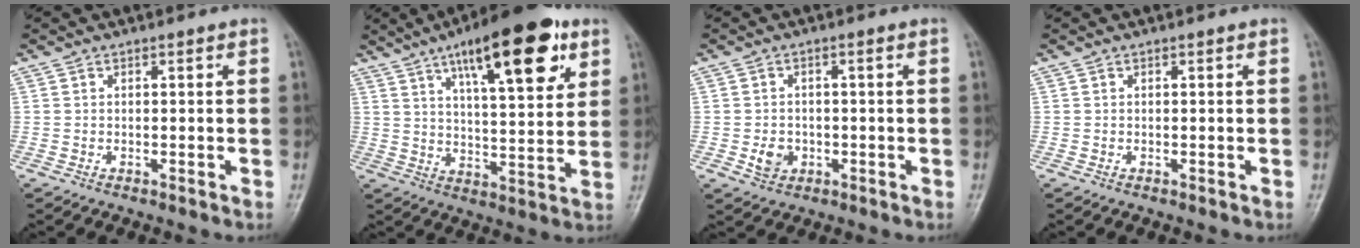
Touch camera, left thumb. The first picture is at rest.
{"total": 19.4, "force": [10.0, 6.3, 15.4], "torque": [-0.200, -0.030, 0.153]}
{"total": 3.7, "force": [-1.0, 3.1, 1.8], "torque": [-0.020, 0.003, -0.011]}
{"total": 0.0}